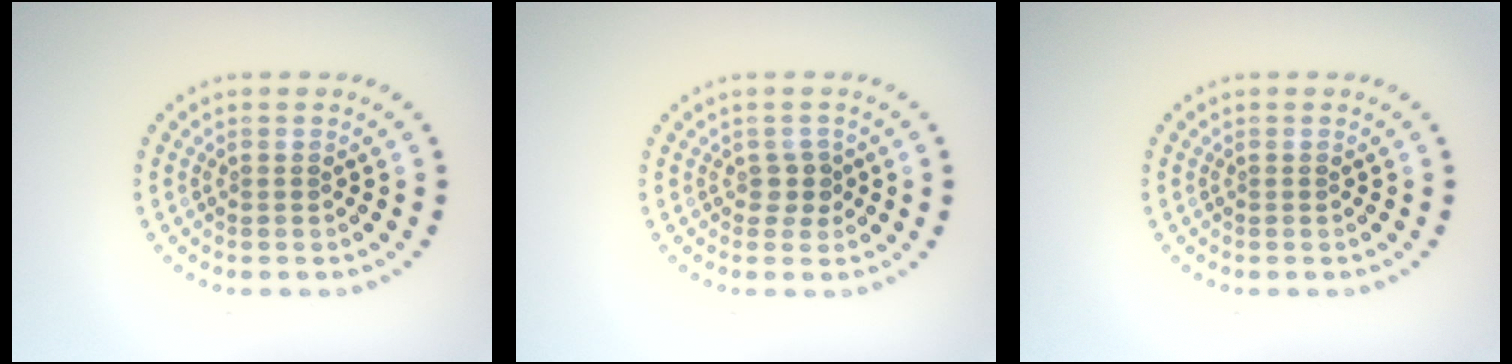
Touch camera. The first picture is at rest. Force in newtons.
{"total": 1.6, "press": 1.2, "slide": 1.0}
{"total": 0.0}